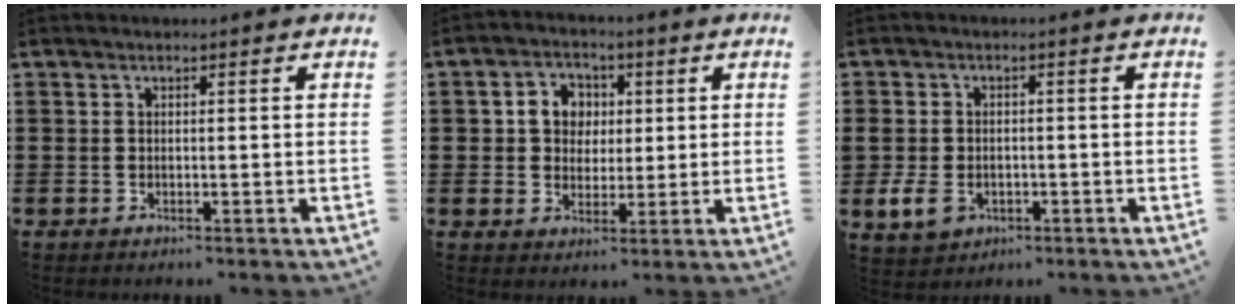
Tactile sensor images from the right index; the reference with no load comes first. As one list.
[{"total": 5.7, "force": [0.9, 5.0, 2.5], "torque": [-0.061, 0.015, 0.011]}, {"total": 4.6, "force": [-1.4, 3.3, 2.8], "torque": [-0.082, -0.002, -0.033]}]